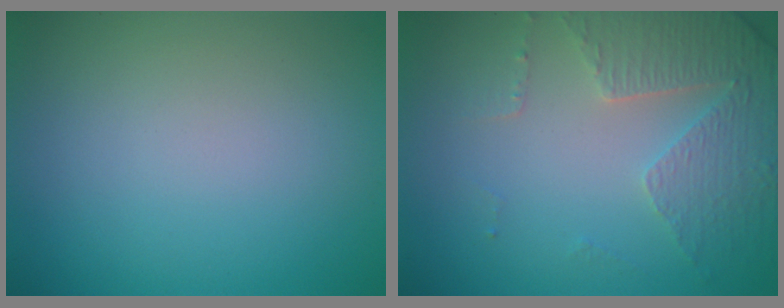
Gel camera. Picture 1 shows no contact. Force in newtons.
{"total": 4.6, "press": 3.4, "slide": 3.2}